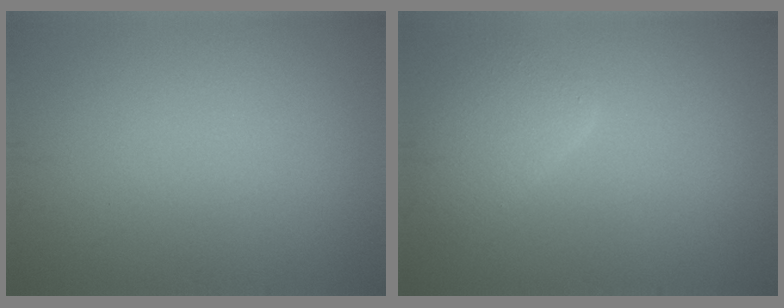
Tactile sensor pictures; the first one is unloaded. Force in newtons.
{"total": 3.0, "press": 3.0, "slide": 0.2}